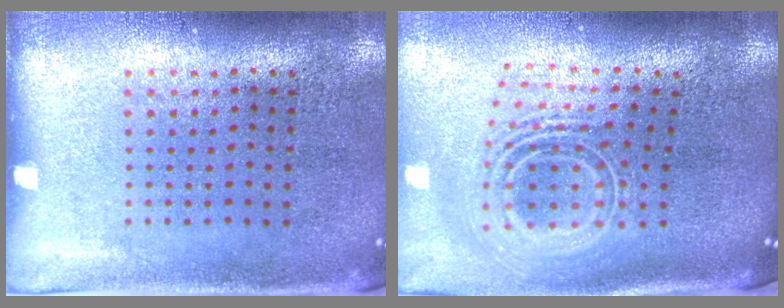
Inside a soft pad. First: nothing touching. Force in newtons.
{"total": 2.7, "press": 1.8, "slide": 2.0}